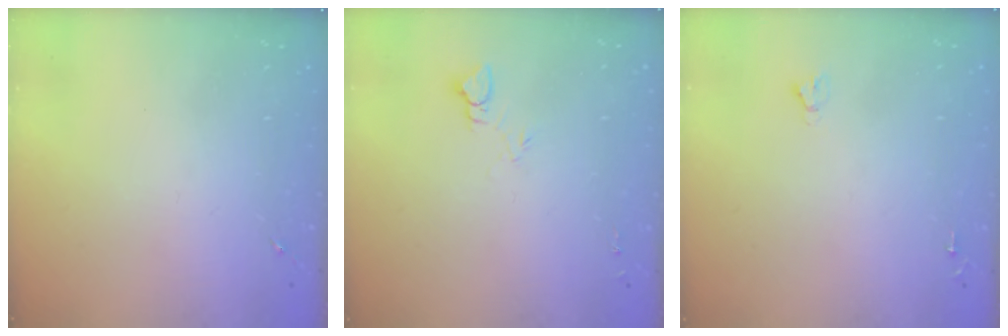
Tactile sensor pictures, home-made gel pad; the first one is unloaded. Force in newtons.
{"total": 6.0, "press": 6.0, "slide": 0.4}
{"total": 1.8, "press": 1.8, "slide": 0.1}